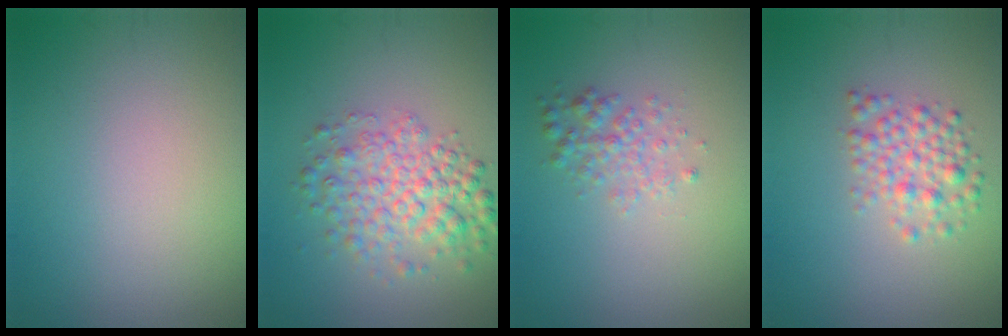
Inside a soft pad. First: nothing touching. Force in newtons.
{"total": 4.6, "press": 4.6, "slide": 0.1}
{"total": 1.9, "press": 1.9, "slide": 0.0}
{"total": 2.7, "press": 2.7, "slide": 0.1}